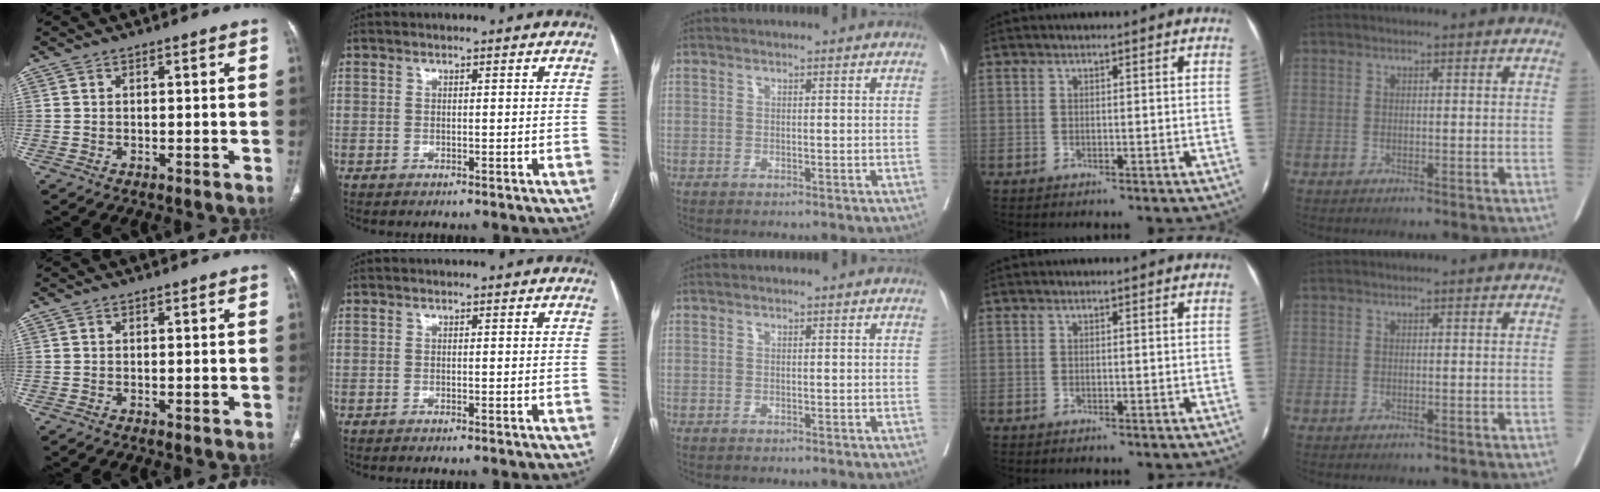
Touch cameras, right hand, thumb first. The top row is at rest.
{"thumb": {"total": 0.6, "force": [-0.1, 0.3, 0.6], "torque": [-0.015, -0.005, 0.000]}, "index": {"total": 0.6, "force": [-0.5, -0.1, 0.4], "torque": [-0.011, -0.001, -0.008]}}